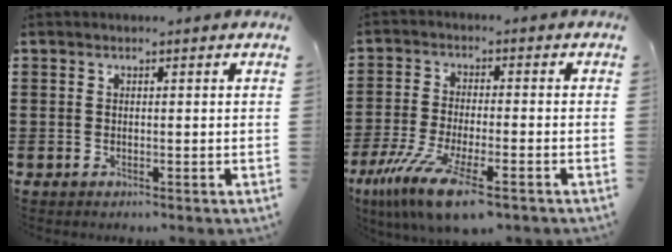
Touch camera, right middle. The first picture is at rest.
{"total": 10.5, "force": [-6.8, 2.0, 7.7], "torque": [-0.164, -0.007, -0.129]}